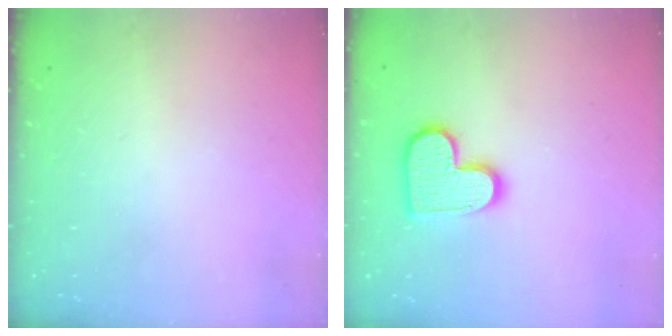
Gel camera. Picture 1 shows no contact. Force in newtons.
{"total": 12.8, "press": 12.8, "slide": 0.9}